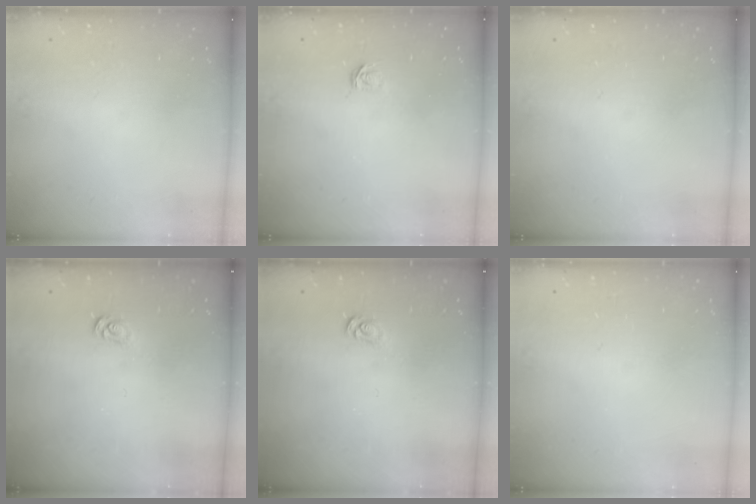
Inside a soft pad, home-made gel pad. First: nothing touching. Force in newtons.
{"total": 3.1, "press": 3.1, "slide": 0.3}
{"total": 0.0}
{"total": 2.5, "press": 2.4, "slide": 0.3}
{"total": 2.5, "press": 2.4, "slide": 0.3}
{"total": 0.0}